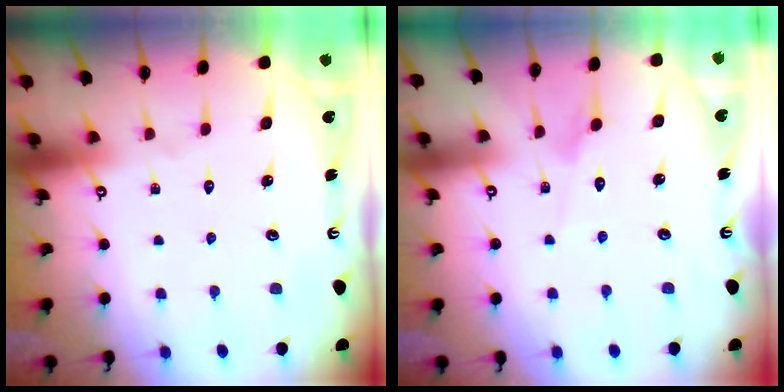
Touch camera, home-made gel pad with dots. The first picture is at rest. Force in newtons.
{"total": 2.7, "press": 2.7, "slide": 0.3}